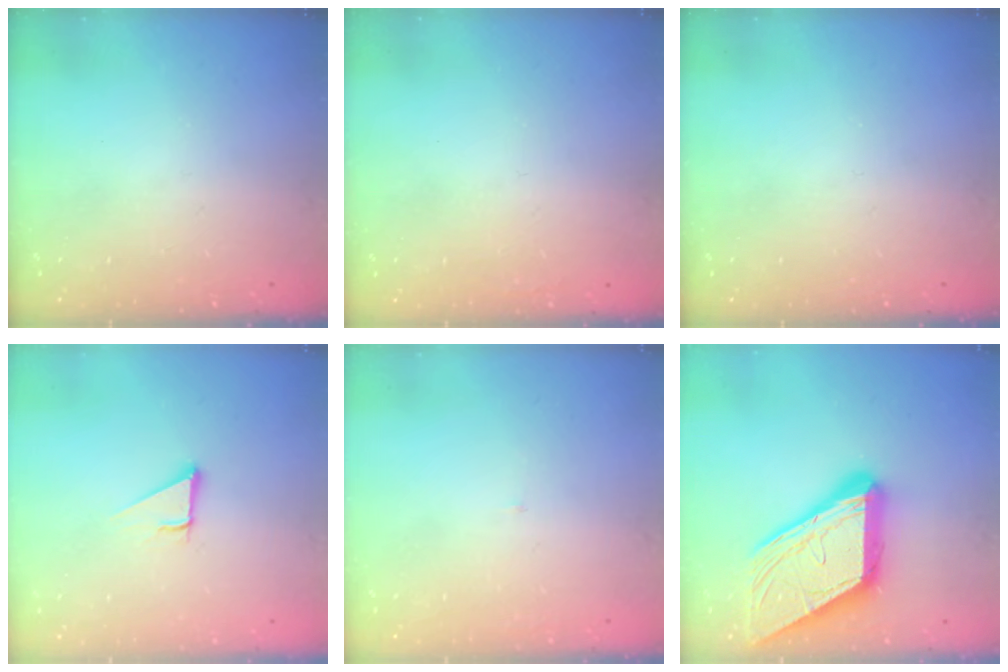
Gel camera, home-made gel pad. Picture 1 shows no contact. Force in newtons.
{"total": 1.6, "press": 1.6, "slide": 0.1}
{"total": 0.0}
{"total": 3.0, "press": 3.0, "slide": 0.2}
{"total": 2.1, "press": 2.1, "slide": 0.1}
{"total": 22.4, "press": 22.2, "slide": 2.6}